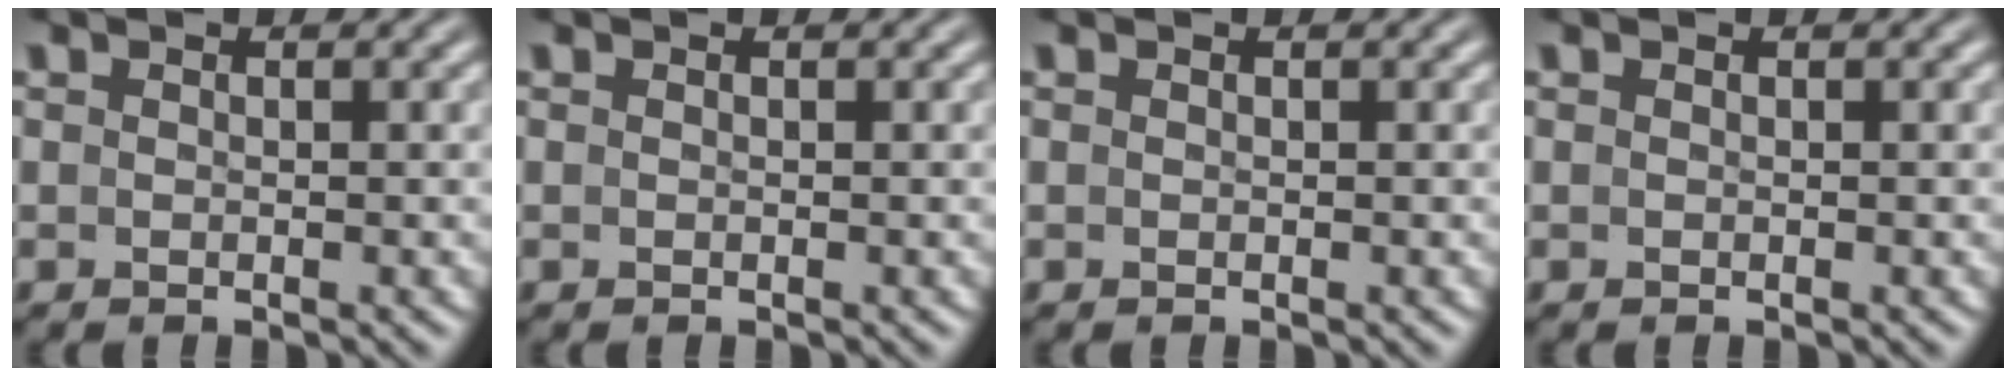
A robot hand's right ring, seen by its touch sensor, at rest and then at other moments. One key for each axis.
{"total": 0.0}
{"total": 0.0}
{"total": 0.0}